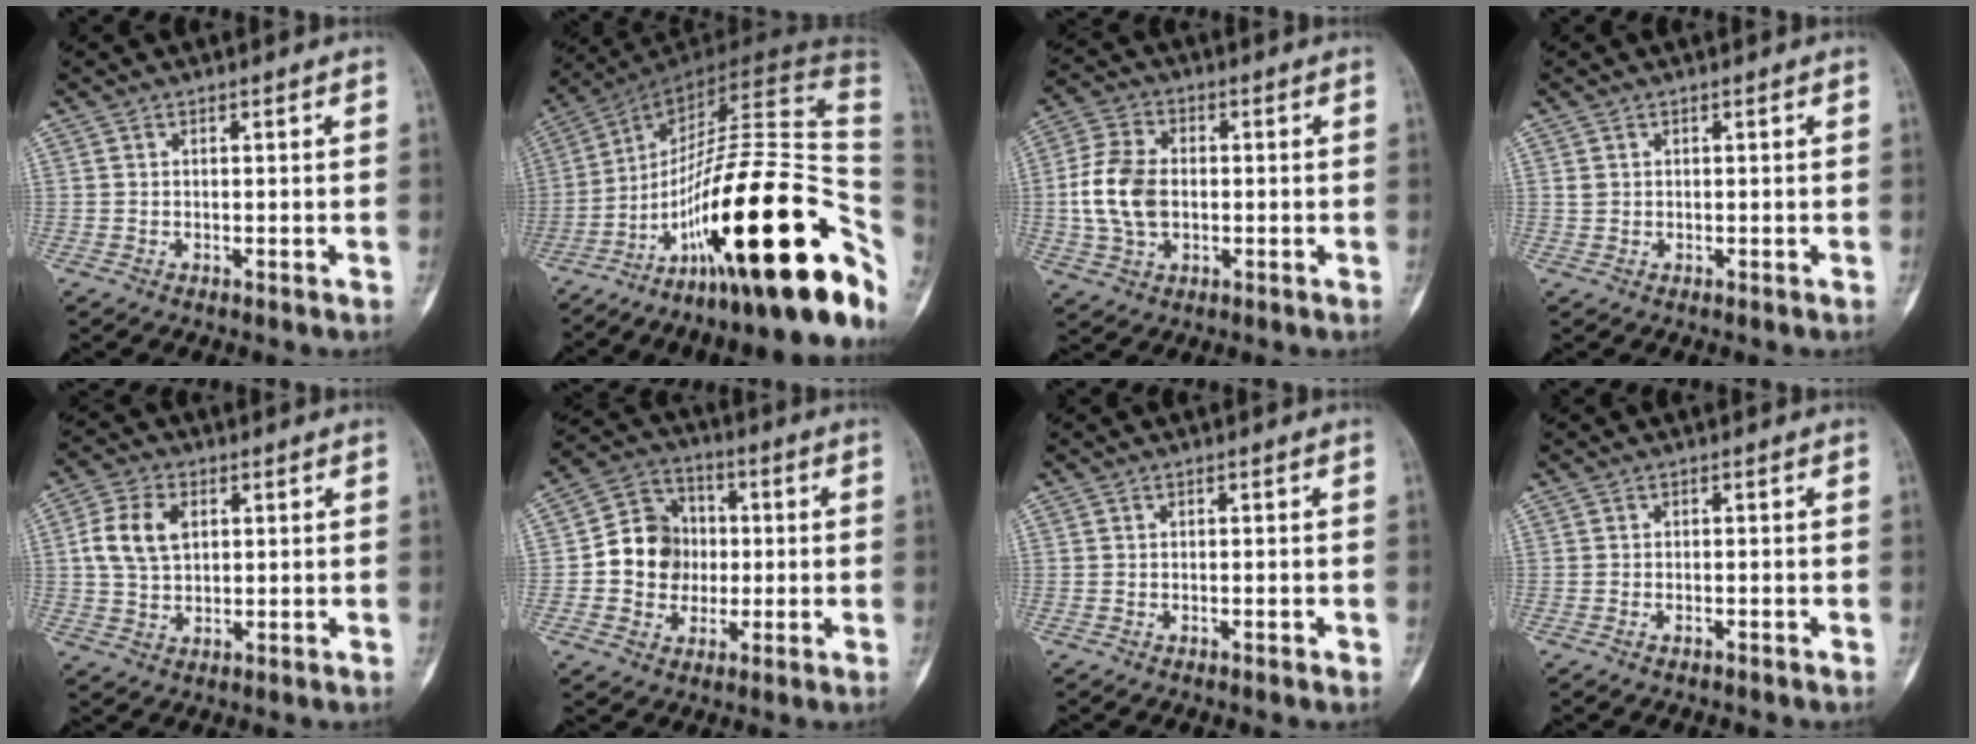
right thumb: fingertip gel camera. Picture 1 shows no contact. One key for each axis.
{"total": 32.2, "fx": -11.7, "fy": 9.3, "fz": 28.5, "tx": -0.356, "ty": 0.087, "tz": -0.177}
{"total": 10.9, "fx": -0.4, "fy": 7.4, "fz": 8.0, "tx": -0.154, "ty": 0.010, "tz": -0.011}
{"total": 0.9, "fx": 0.3, "fy": 0.8, "fz": 0.3, "tx": -0.003, "ty": 0.003, "tz": 0.007}
{"total": 8.3, "fx": 1.8, "fy": 5.6, "fz": 5.9, "tx": -0.114, "ty": 0.005, "tz": 0.035}
{"total": 11.6, "fx": -0.4, "fy": 10.4, "fz": 5.0, "tx": -0.042, "ty": 0.023, "tz": -0.012}
{"total": 0.9, "fx": -0.4, "fy": 0.3, "fz": 0.8, "tx": -0.012, "ty": 0.000, "tz": -0.006}
{"total": 0.8, "fx": -0.5, "fy": 0.3, "fz": 0.5, "tx": -0.015, "ty": 0.006, "tz": -0.009}